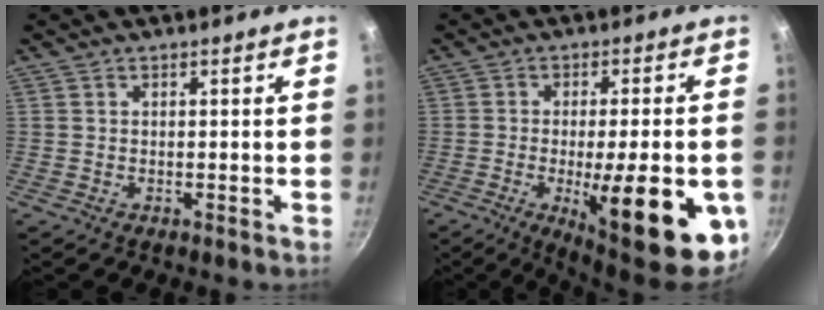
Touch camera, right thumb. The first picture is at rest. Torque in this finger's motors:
{"motor_torque": [0.22, 1.01, 1.93, -0.67, 0.16]}